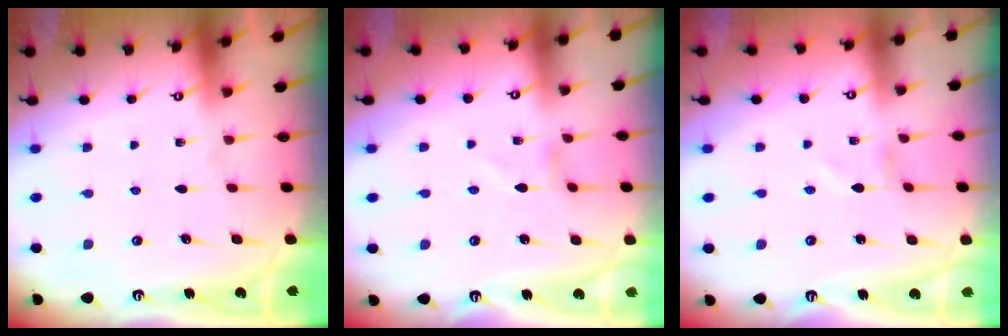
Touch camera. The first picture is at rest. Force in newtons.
{"total": 0.0}
{"total": 1.3, "press": 1.2, "slide": 0.1}